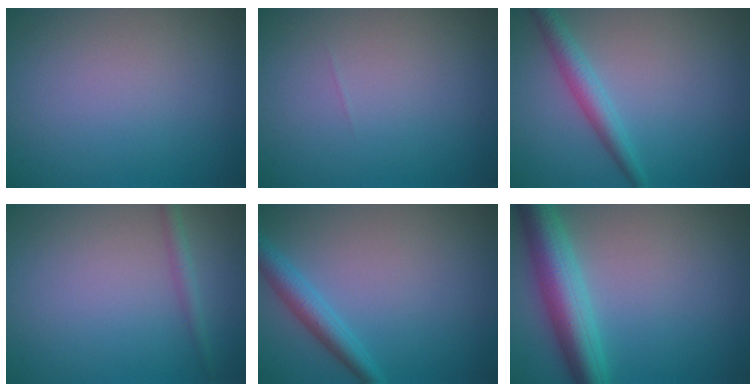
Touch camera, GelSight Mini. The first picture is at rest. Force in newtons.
{"total": 0.0}
{"total": 2.5, "press": 2.5, "slide": 0.1}
{"total": 1.4, "press": 1.4, "slide": 0.1}
{"total": 2.6, "press": 2.6, "slide": 0.1}
{"total": 6.0, "press": 6.0, "slide": 0.3}